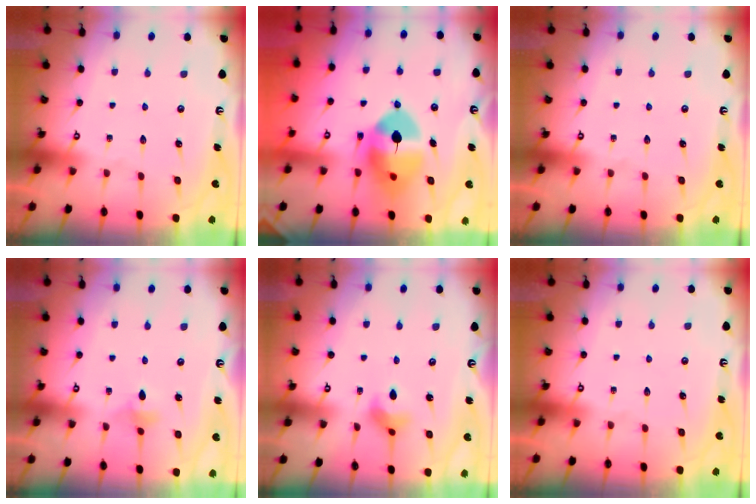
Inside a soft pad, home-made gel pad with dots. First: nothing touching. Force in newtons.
{"total": 12.1, "press": 11.9, "slide": 2.0}
{"total": 0.0}
{"total": 3.6, "press": 3.5, "slide": 0.7}
{"total": 4.5, "press": 4.4, "slide": 0.6}
{"total": 0.0}